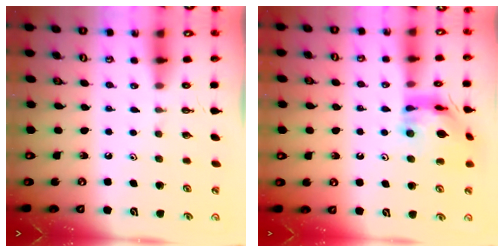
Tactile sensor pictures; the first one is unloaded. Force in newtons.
{"total": 12.3, "press": 12.2, "slide": 1.1}